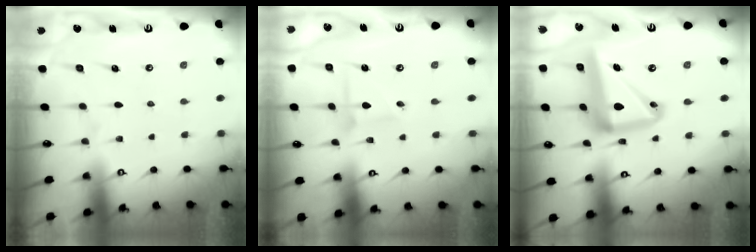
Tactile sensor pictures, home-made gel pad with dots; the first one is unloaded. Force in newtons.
{"total": 2.1, "press": 2.1, "slide": 0.2}
{"total": 16.1, "press": 16.0, "slide": 1.8}